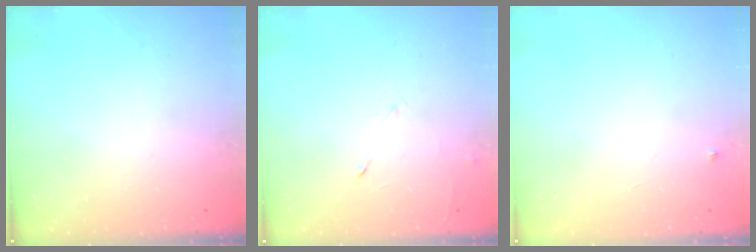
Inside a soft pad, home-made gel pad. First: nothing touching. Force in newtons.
{"total": 3.9, "press": 3.8, "slide": 0.8}
{"total": 2.7, "press": 2.7, "slide": 0.4}